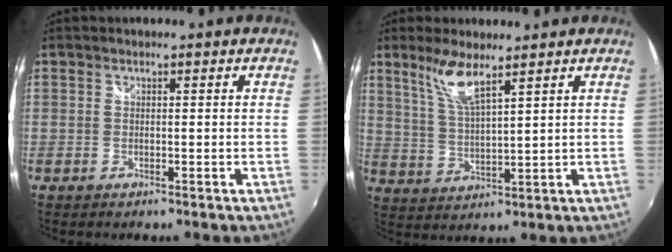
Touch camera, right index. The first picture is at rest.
{"total": 7.1, "force": [4.9, 0.9, 5.0], "torque": [-0.104, -0.003, 0.103]}